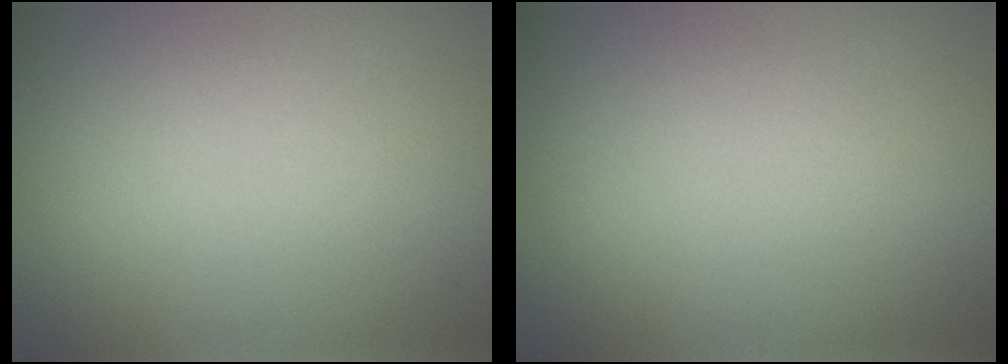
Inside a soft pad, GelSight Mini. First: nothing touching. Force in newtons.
{"total": 0.0}